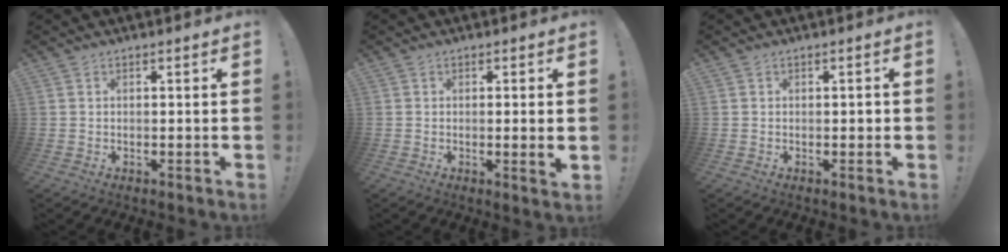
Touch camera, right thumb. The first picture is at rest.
{"total": 2.9, "force": [-0.1, -0.1, 2.9], "torque": [-0.037, -0.009, -0.004]}
{"total": 1.0, "force": [-0.3, 0.8, 0.5], "torque": [-0.015, 0.005, -0.005]}